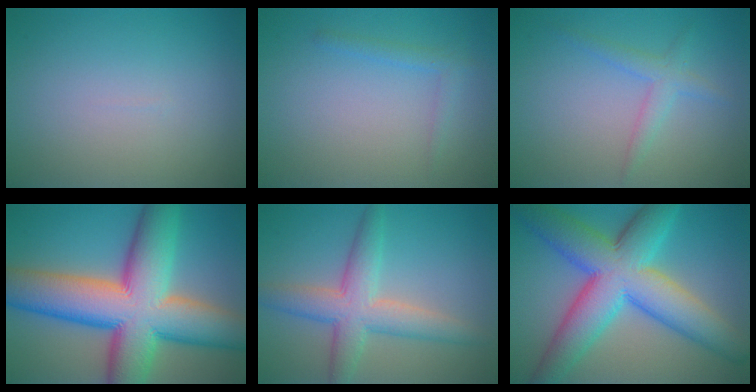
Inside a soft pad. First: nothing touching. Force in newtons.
{"total": 1.3, "press": 1.3, "slide": 0.1}
{"total": 2.0, "press": 2.0, "slide": 0.0}
{"total": 15.9, "press": 15.8, "slide": 0.5}
{"total": 5.5, "press": 5.5, "slide": 0.4}
{"total": 11.6, "press": 11.6, "slide": 0.3}